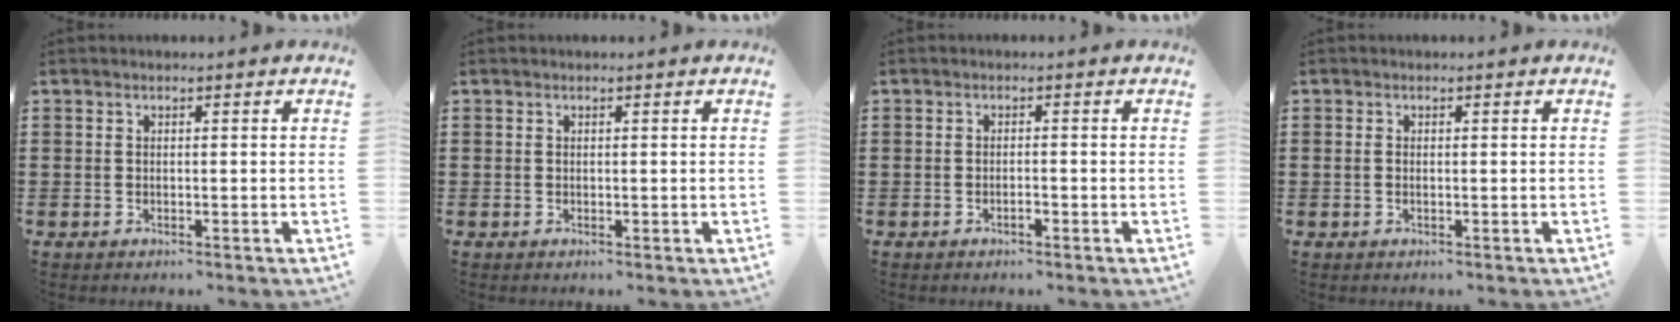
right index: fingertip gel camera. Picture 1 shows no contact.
{"total": 0.0}
{"total": 1.1, "force": [-0.7, 0.3, 0.8], "torque": [-0.019, -0.004, -0.012]}
{"total": 0.6, "force": [-0.2, 0.1, 0.5], "torque": [-0.013, -0.004, -0.003]}